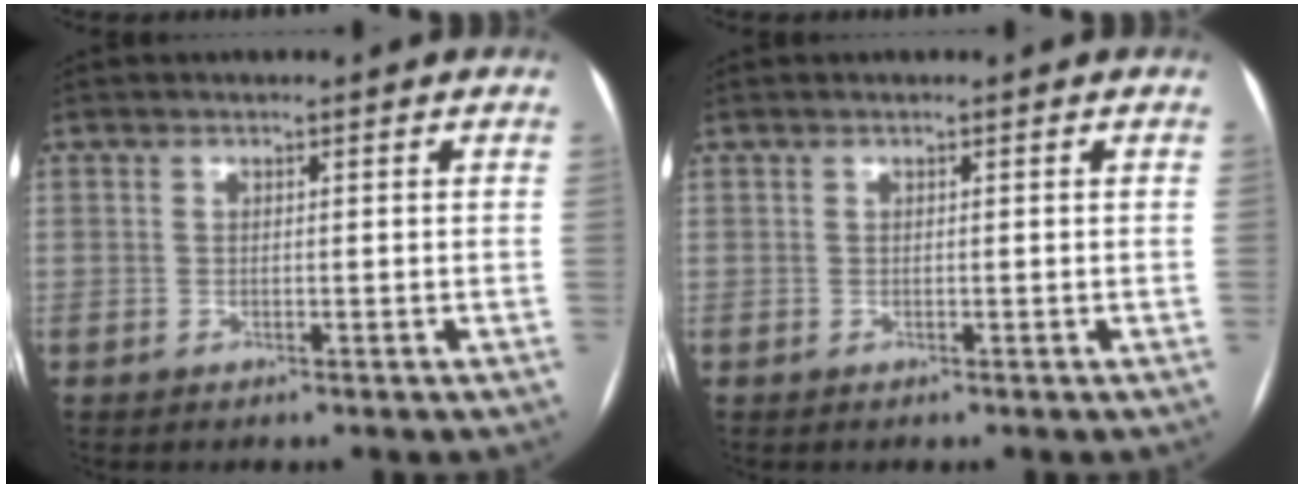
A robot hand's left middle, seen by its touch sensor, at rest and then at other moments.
{"total": 0.0}